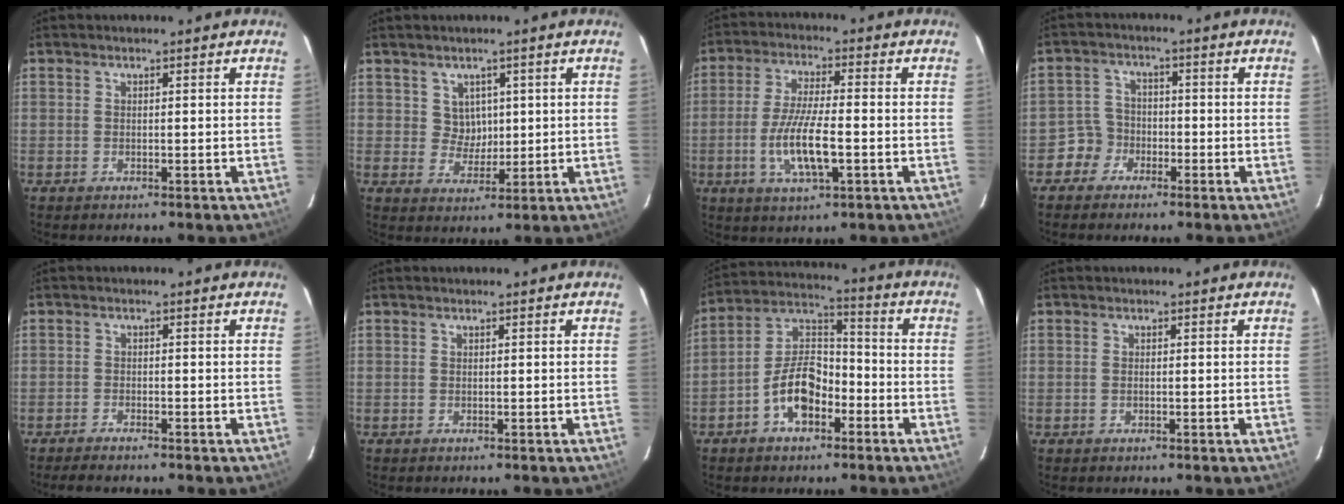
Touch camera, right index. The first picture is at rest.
{"total": 4.0, "force": [1.4, 3.7, 0.5], "torque": [-0.006, 0.007, 0.030]}
{"total": 10.1, "force": [-2.8, 2.3, 9.4], "torque": [-0.187, -0.009, -0.053]}
{"total": 4.4, "force": [-2.5, 3.6, -0.4], "torque": [0.006, 0.022, -0.049]}
{"total": 3.2, "force": [-2.9, 0.3, 1.3], "torque": [-0.035, -0.009, -0.051]}
{"total": 0.0}
{"total": 10.9, "force": [-5.1, 6.0, 7.5], "torque": [-0.147, 0.028, -0.087]}
{"total": 0.5, "force": [-0.1, 0.2, 0.5], "torque": [-0.011, 0.000, -0.004]}